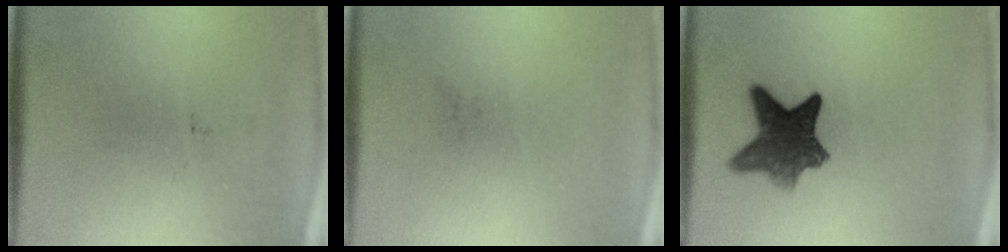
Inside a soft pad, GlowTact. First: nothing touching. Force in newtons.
{"total": 0.0}
{"total": 8.7}